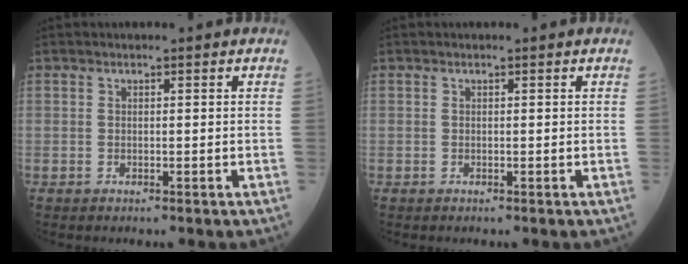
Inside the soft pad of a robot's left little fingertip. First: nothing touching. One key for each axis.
{"total": 0.0}